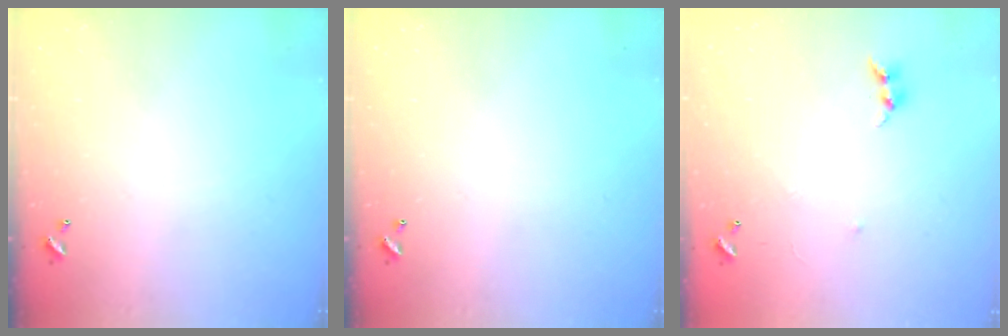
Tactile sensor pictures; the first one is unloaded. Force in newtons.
{"total": 0.0}
{"total": 6.6, "press": 6.6, "slide": 0.8}